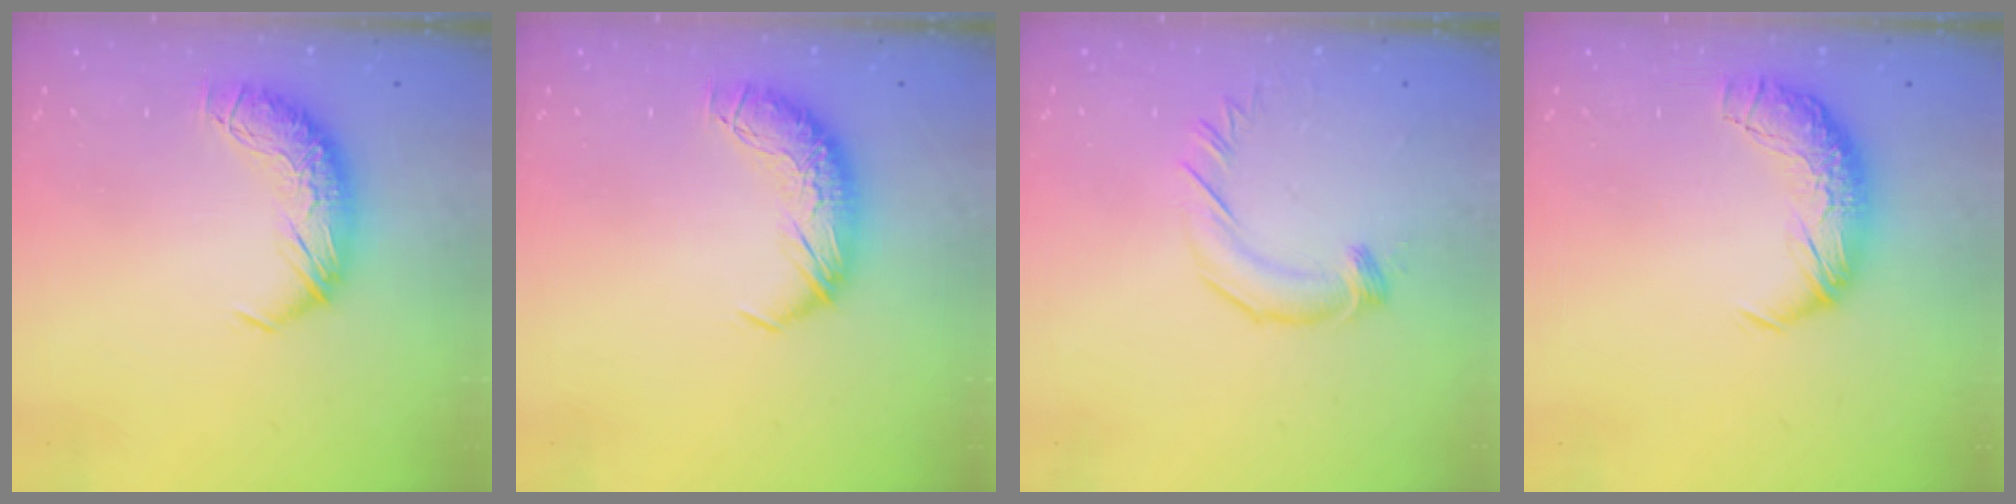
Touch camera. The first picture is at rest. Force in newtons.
{"total": 0.0}
{"total": 2.5, "press": 2.5, "slide": 0.2}
{"total": 1.5, "press": 0.9, "slide": 1.2}